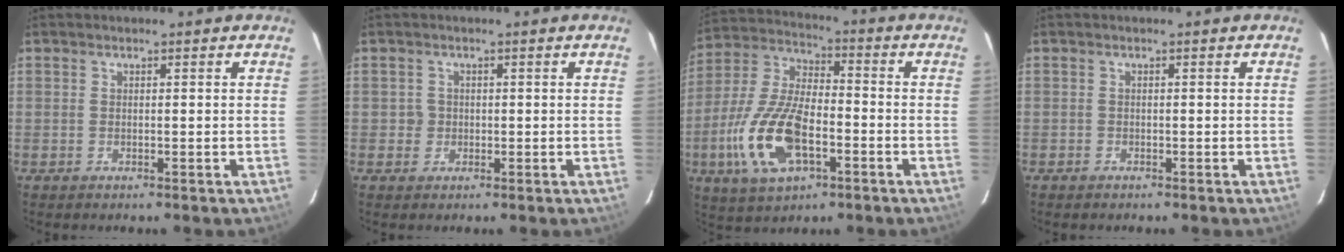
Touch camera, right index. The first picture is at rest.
{"total": 1.8, "force": [-0.3, 1.8, -0.1], "torque": [0.003, 0.006, -0.004]}
{"total": 17.0, "force": [-5.8, 7.8, 13.9], "torque": [-0.309, -0.006, -0.107]}
{"total": 0.8, "force": [-0.6, 0.5, 0.0], "torque": [-0.001, 0.003, -0.011]}